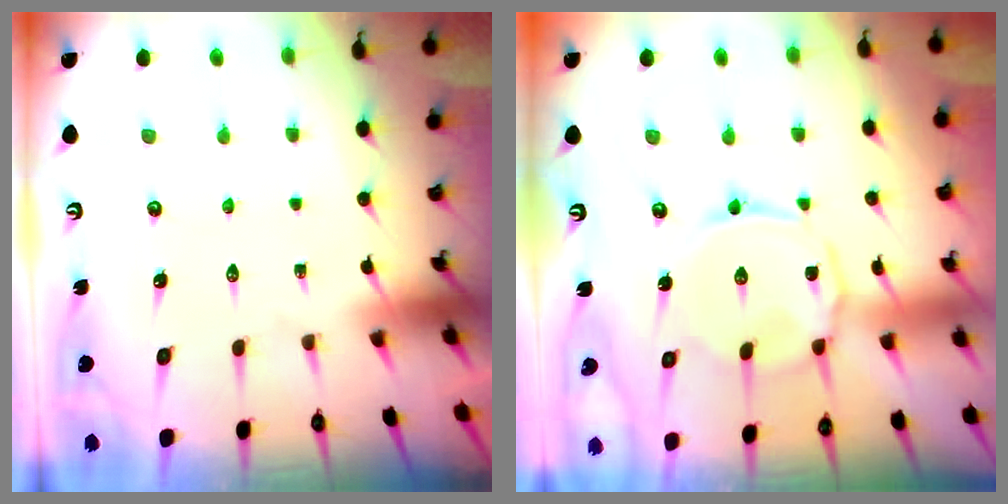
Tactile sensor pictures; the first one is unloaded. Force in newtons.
{"total": 6.0, "press": 6.0, "slide": 0.6}